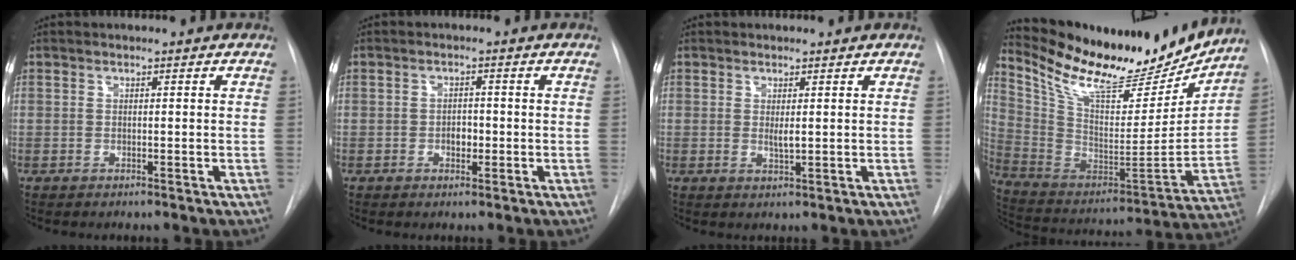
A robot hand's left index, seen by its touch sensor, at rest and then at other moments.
{"total": 2.0, "force": [-0.9, 1.3, 1.3], "torque": [-0.018, -0.001, -0.013]}
{"total": 1.2, "force": [0.0, 0.3, 1.2], "torque": [-0.024, -0.010, 0.003]}
{"total": 23.8, "force": [20.4, 6.5, 10.4], "torque": [-0.191, -0.032, 0.322]}